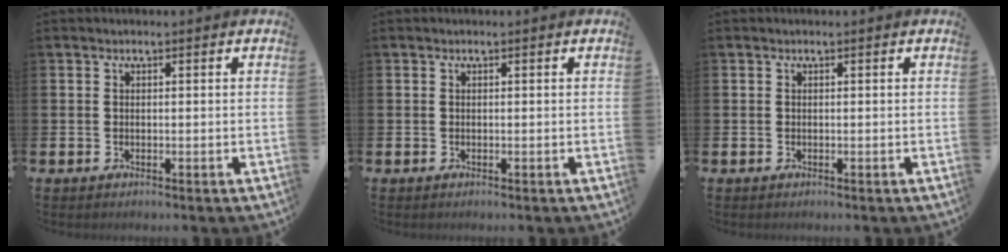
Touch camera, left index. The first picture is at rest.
{"total": 0.0}
{"total": 0.0}